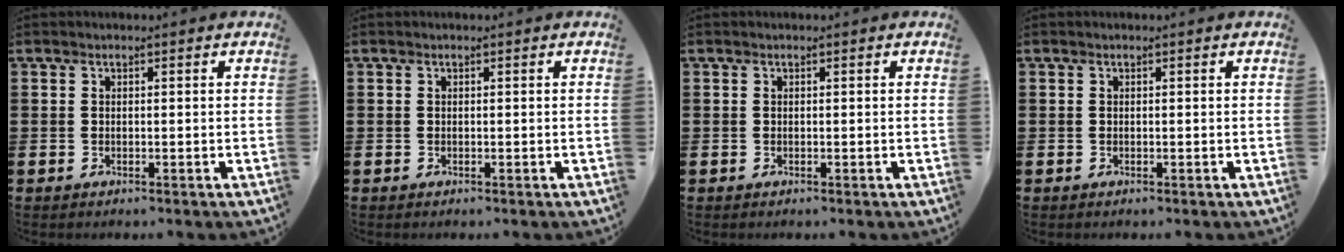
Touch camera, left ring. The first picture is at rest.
{"total": 0.0}
{"total": 0.0}
{"total": 0.0}